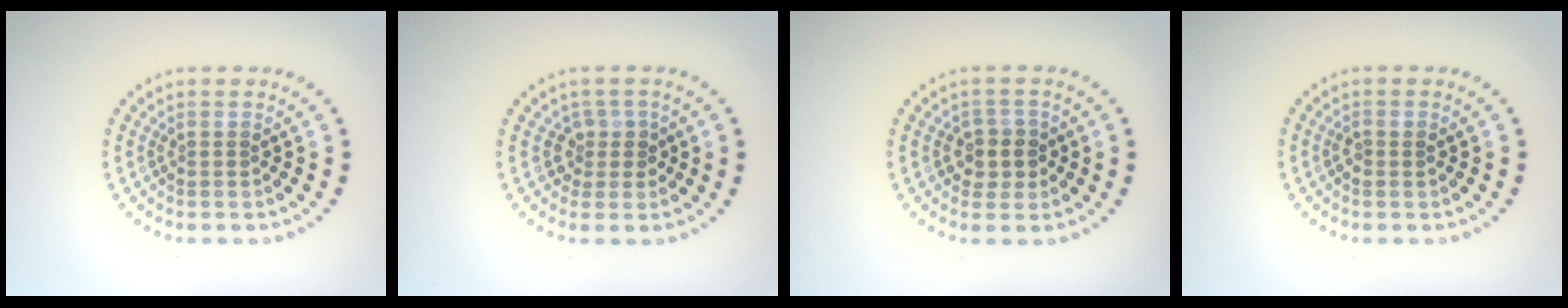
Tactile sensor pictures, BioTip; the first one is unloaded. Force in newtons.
{"total": 2.0, "press": 1.5, "slide": 1.3}
{"total": 2.3, "press": 2.1, "slide": 0.9}
{"total": 0.8, "press": 0.8, "slide": 0.0}